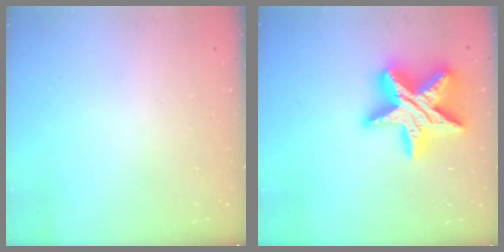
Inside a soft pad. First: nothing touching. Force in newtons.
{"total": 24.6, "press": 24.5, "slide": 2.2}